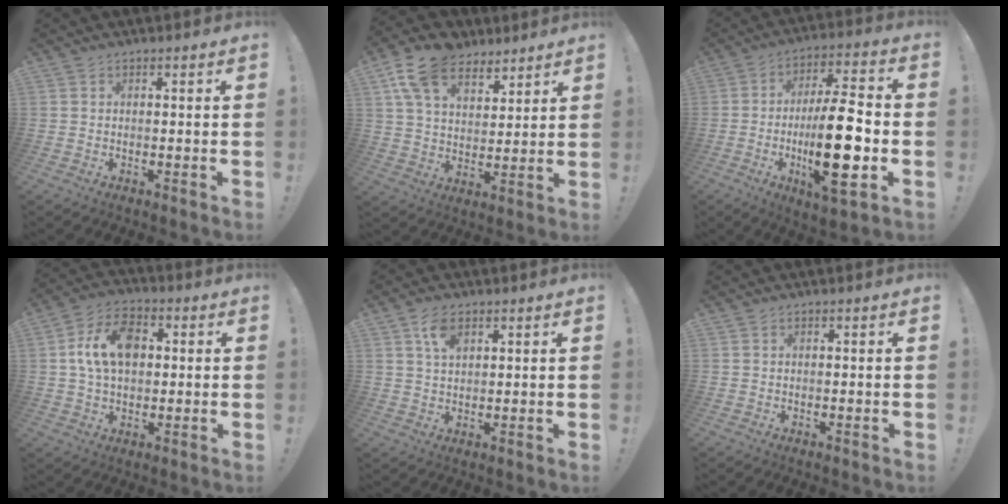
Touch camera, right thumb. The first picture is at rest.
{"total": 14.0, "force": [9.1, 8.2, 6.8], "torque": [-0.120, -0.045, 0.172]}
{"total": 20.8, "force": [-4.1, 6.1, 19.4], "torque": [-0.329, 0.006, -0.067]}
{"total": 12.8, "force": [2.3, 8.8, 9.1], "torque": [-0.148, 0.012, 0.044]}
{"total": 6.2, "force": [3.3, 3.6, 3.8], "torque": [-0.053, -0.014, 0.058]}
{"total": 0.0}